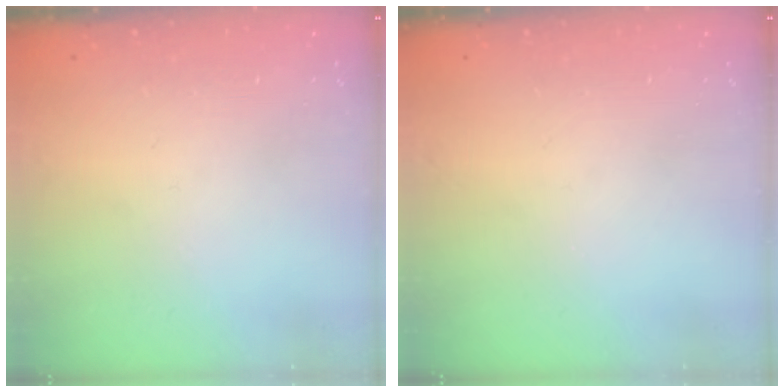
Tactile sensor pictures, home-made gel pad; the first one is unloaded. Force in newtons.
{"total": 0.0}